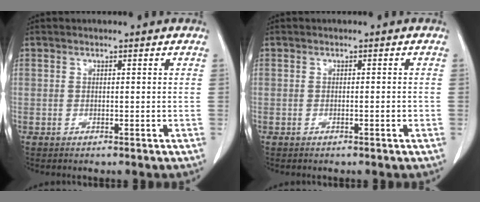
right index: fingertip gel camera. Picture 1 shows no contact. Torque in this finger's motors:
{"motor_torque": [0.17, -0.10, 0.11, 0.03]}